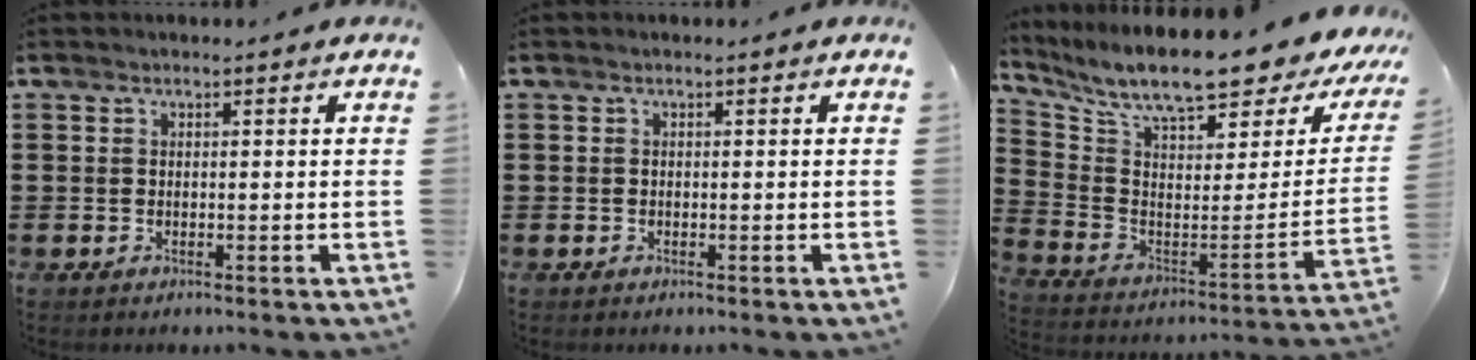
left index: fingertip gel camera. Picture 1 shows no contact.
{"total": 0.0}
{"total": 10.4, "force": [8.3, 1.2, 6.0], "torque": [-0.132, -0.067, 0.137]}